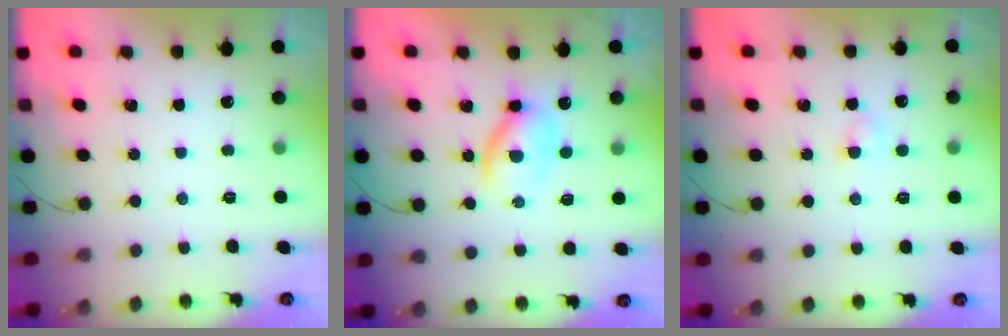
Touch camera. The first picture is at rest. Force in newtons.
{"total": 3.9, "press": 3.9, "slide": 0.4}
{"total": 1.3, "press": 1.1, "slide": 0.7}